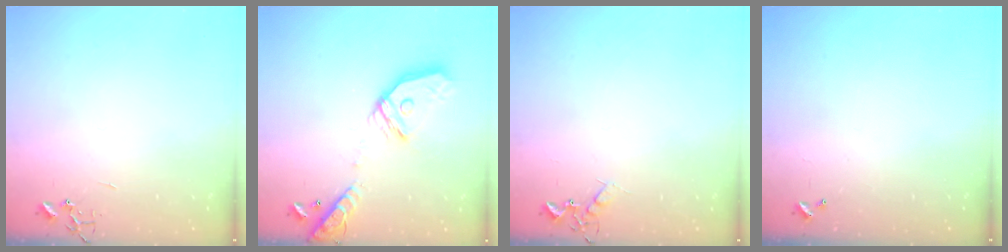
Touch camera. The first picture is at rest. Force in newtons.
{"total": 17.2, "press": 17.0, "slide": 2.2}
{"total": 5.8, "press": 5.7, "slide": 0.6}
{"total": 0.0}